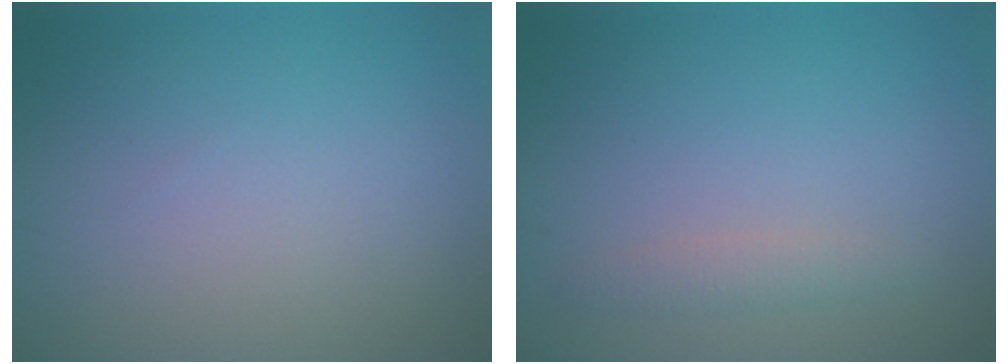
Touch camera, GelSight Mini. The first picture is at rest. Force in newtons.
{"total": 1.4, "press": 1.4, "slide": 0.0}